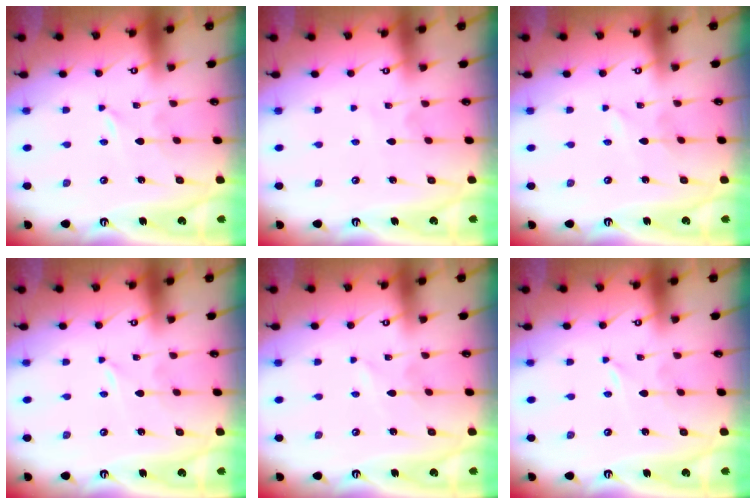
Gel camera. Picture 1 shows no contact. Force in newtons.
{"total": 2.5, "press": 2.5, "slide": 0.3}
{"total": 0.9, "press": 0.9, "slide": 0.1}
{"total": 0.0}
{"total": 1.1, "press": 1.1, "slide": 0.2}
{"total": 0.0}